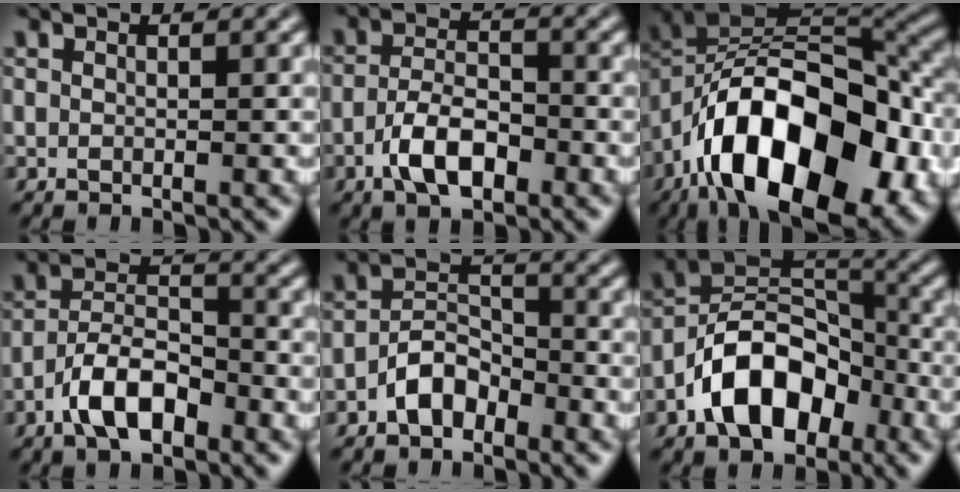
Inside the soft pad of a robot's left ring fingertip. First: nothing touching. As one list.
[{"total": 4.5, "force": [-2.1, 2.1, 3.3], "torque": [-0.061, 0.004, -0.042]}, {"total": 16.6, "force": [-7.2, 8.2, 12.5], "torque": [-0.193, 0.007, -0.131]}, {"total": 5.1, "force": [-2.9, 2.3, 3.6], "torque": [-0.061, 0.009, -0.057]}, {"total": 3.2, "force": [-2.0, 1.8, 1.7], "torque": [-0.028, 0.014, -0.041]}, {"total": 8.9, "force": [-4.2, 5.4, 5.7], "torque": [-0.093, 0.014, -0.086]}]